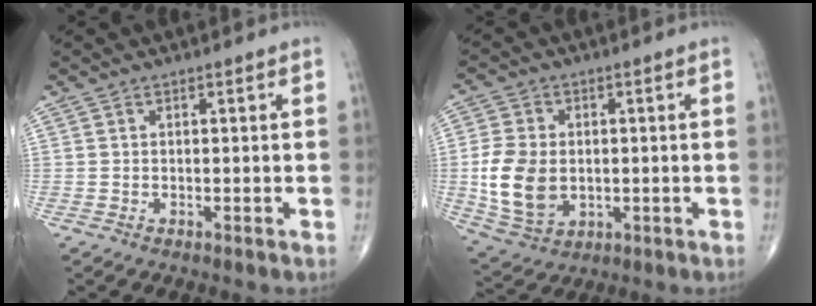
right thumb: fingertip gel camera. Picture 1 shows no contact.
{"total": 11.7, "force": [-0.6, 8.4, 8.1], "torque": [-0.150, -0.006, -0.002]}